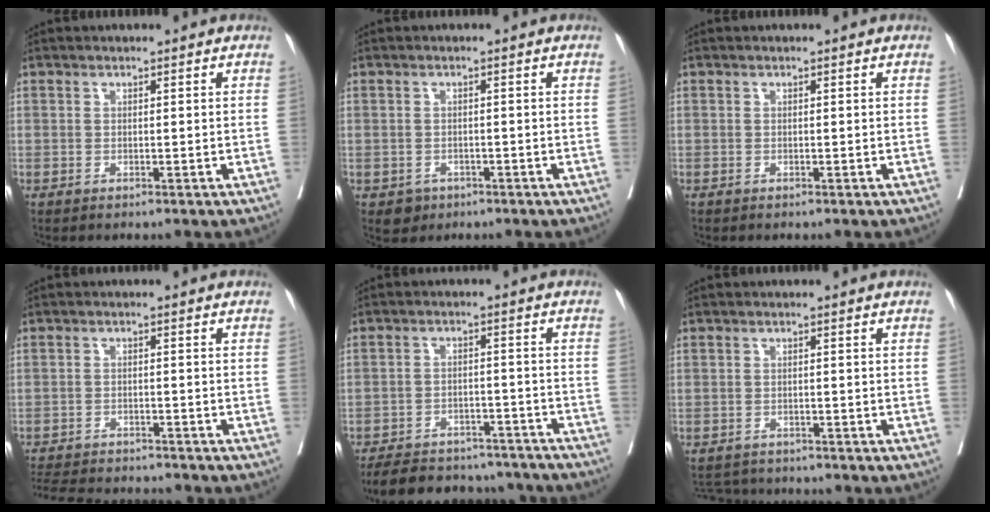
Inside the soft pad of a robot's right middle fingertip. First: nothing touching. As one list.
[{"total": 2.3, "force": [-1.3, 1.9, 0.4], "torque": [-0.003, 0.005, -0.016]}, {"total": 1.1, "force": [-1.0, 0.5, 0.0], "torque": [-0.004, -0.001, -0.017]}, {"total": 11.9, "force": [-11.0, 2.3, 3.9], "torque": [-0.076, -0.004, -0.156]}, {"total": 17.5, "force": [-15.7, 5.6, 5.2], "torque": [-0.109, 0.006, -0.208]}, {"total": 3.8, "force": [-3.7, 0.9, 0.0], "torque": [0.004, -0.009, -0.059]}]